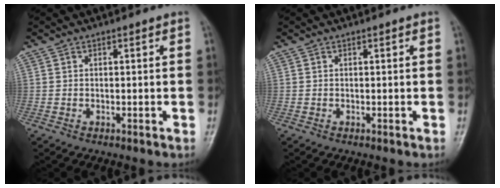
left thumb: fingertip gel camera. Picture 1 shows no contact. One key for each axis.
{"total": 0.0}